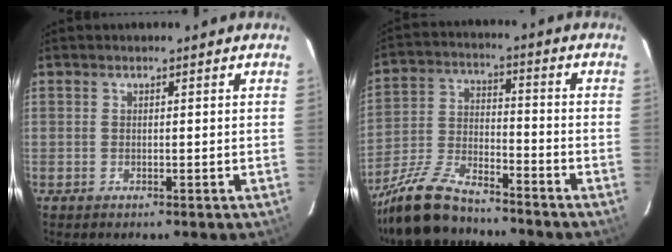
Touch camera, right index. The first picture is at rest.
{"total": 15.1, "force": [-12.5, 4.1, 7.3], "torque": [-0.171, -0.015, -0.234]}